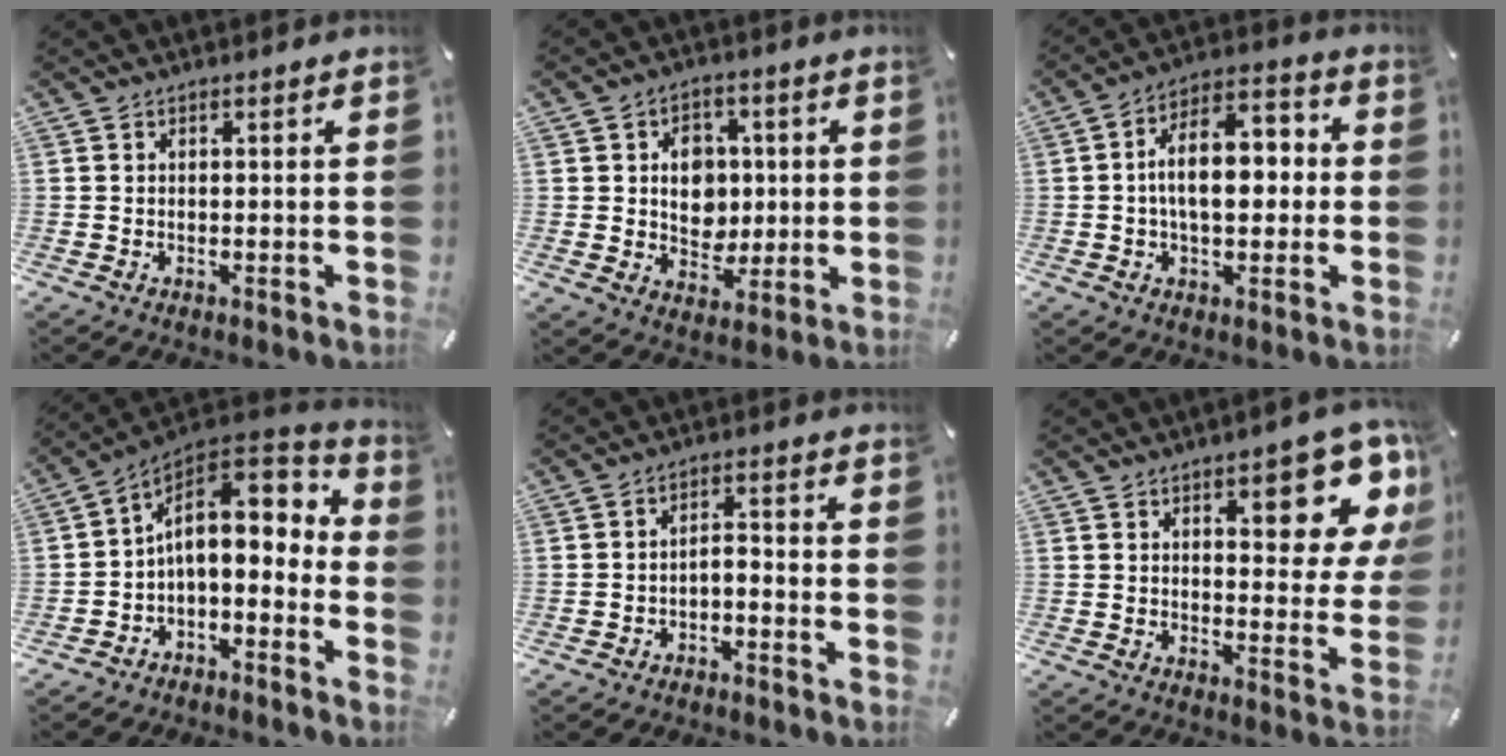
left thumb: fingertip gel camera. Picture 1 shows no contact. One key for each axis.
{"total": 8.4, "fx": 0.9, "fy": 7.3, "fz": 4.1, "tx": -0.047, "ty": 0.002, "tz": 0.013}
{"total": 12.2, "fx": -0.6, "fy": 7.3, "fz": 9.8, "tx": -0.147, "ty": 0.011, "tz": -0.009}
{"total": 12.9, "fx": 2.1, "fy": 8.4, "fz": 9.6, "tx": -0.143, "ty": -0.016, "tz": 0.036}
{"total": 3.2, "fx": -2.8, "fy": 1.1, "fz": 1.1, "tx": -0.020, "ty": 0.017, "tz": -0.055}
{"total": 13.9, "fx": 7.2, "fy": 5.4, "fz": 10.6, "tx": -0.120, "ty": -0.048, "tz": 0.116}